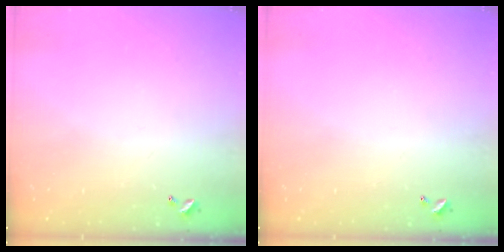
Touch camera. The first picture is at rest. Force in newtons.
{"total": 0.0}